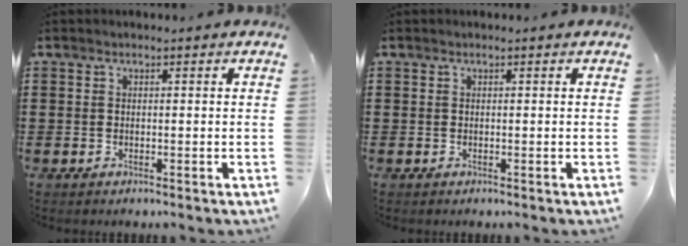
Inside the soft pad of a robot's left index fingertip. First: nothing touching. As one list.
[{"total": 0.0}]